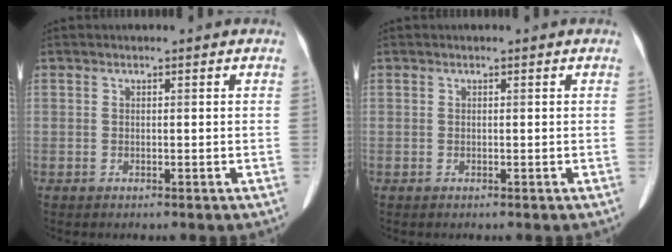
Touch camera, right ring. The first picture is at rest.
{"total": 0.0}